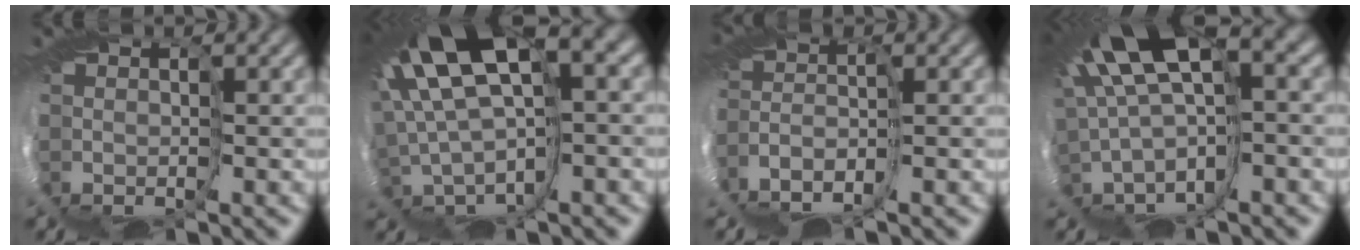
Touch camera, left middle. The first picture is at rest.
{"total": 10.4, "force": [4.2, 2.4, 9.2], "torque": [-0.234, 0.013, 0.098]}
{"total": 4.4, "force": [-4.1, -1.2, 1.0], "torque": [-0.065, -0.002, -0.075]}
{"total": 8.1, "force": [2.9, 1.6, 7.4], "torque": [-0.180, 0.010, 0.076]}